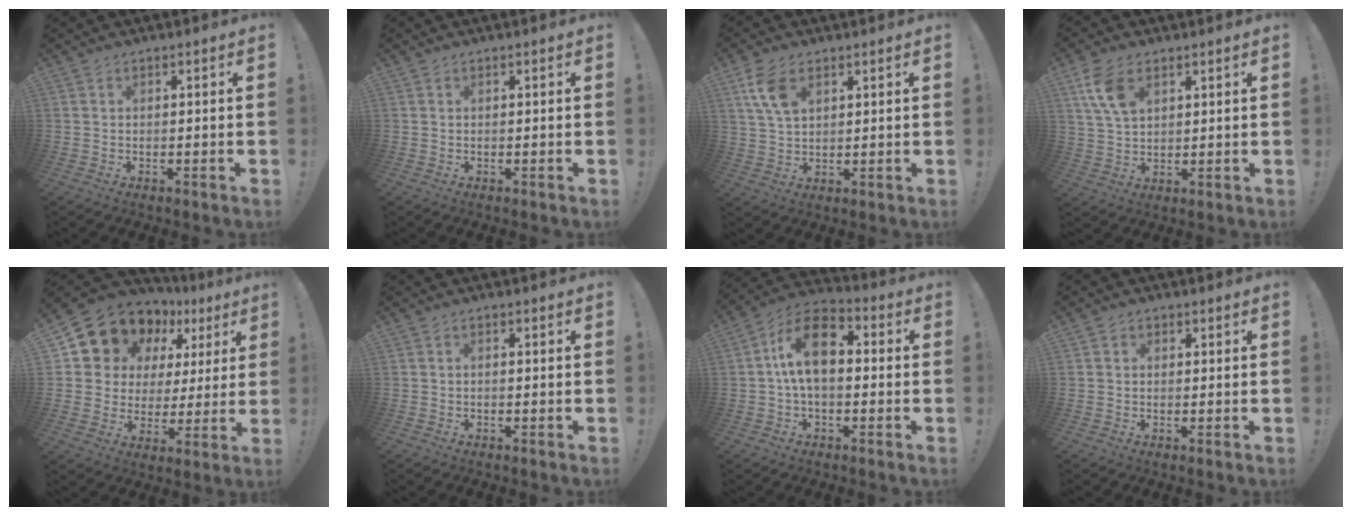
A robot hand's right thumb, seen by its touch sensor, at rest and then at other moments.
{"total": 0.0}
{"total": 8.3, "force": [4.1, 4.7, 5.6], "torque": [-0.106, -0.011, 0.078]}
{"total": 9.1, "force": [4.5, 5.2, 6.0], "torque": [-0.117, -0.011, 0.088]}
{"total": 11.8, "force": [9.1, 7.1, 2.4], "torque": [-0.050, -0.081, 0.179]}
{"total": 0.7, "force": [-0.4, 0.0, 0.5], "torque": [-0.010, 0.001, -0.007]}
{"total": 13.8, "force": [1.7, 8.1, 11.0], "torque": [-0.186, 0.012, 0.033]}
{"total": 1.3, "force": [0.0, 1.2, 0.4], "torque": [-0.004, 0.003, 0.000]}